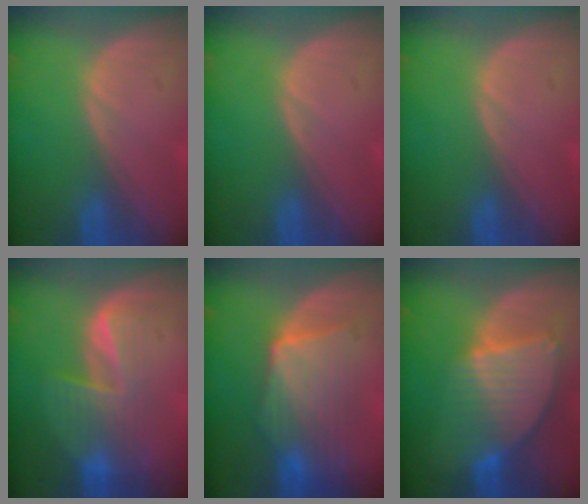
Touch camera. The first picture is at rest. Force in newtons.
{"total": 0.0}
{"total": 0.0}
{"total": 6.2, "press": 5.9, "slide": 1.9}
{"total": 7.7, "press": 7.7, "slide": 0.4}
{"total": 8.6, "press": 7.5, "slide": 4.2}